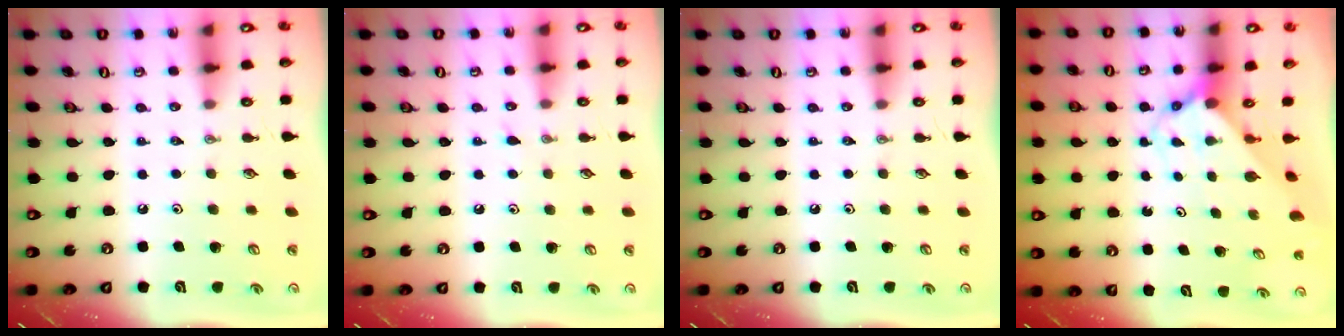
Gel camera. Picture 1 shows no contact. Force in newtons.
{"total": 5.7, "press": 5.7, "slide": 0.5}
{"total": 0.0}
{"total": 2.9, "press": 2.9, "slide": 0.3}